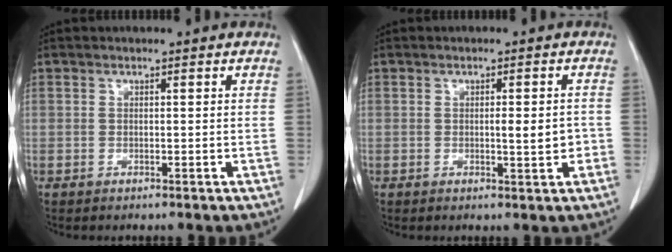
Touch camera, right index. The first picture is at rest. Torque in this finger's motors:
{"motor_torque": [0.16, 0.09, 0.10, 0.04]}